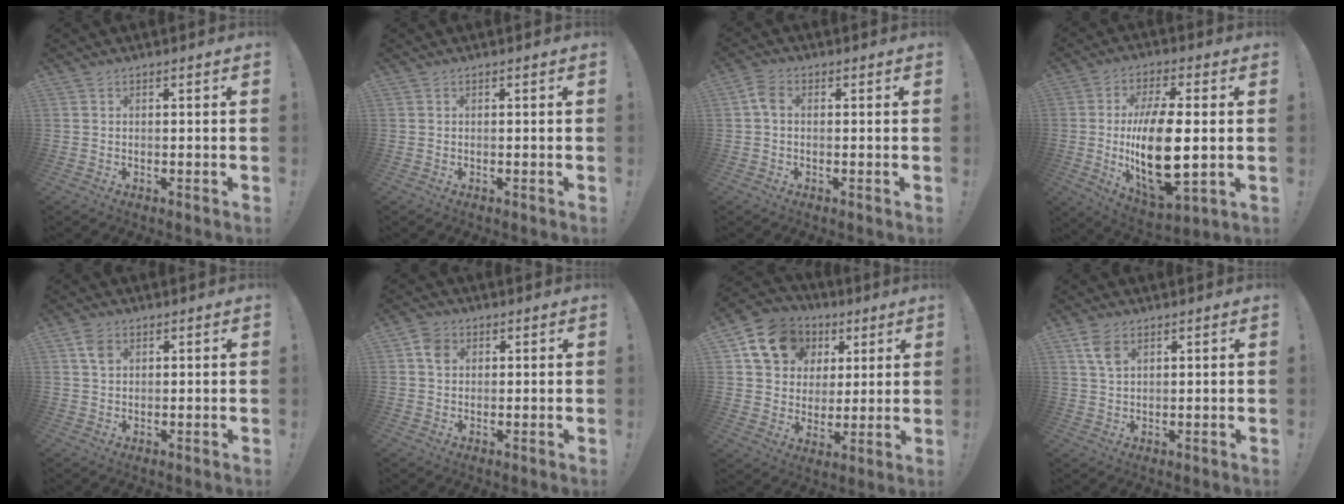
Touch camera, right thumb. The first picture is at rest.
{"total": 0.0}
{"total": 3.7, "force": [0.4, 2.4, 2.8], "torque": [-0.065, 0.010, 0.007]}
{"total": 19.9, "force": [-0.3, 8.8, 17.9], "torque": [-0.332, -0.016, -0.004]}
{"total": 3.9, "force": [1.7, 2.6, 2.3], "torque": [-0.033, -0.003, 0.031]}
{"total": 4.6, "force": [1.5, 3.8, 2.2], "torque": [-0.031, 0.005, 0.029]}
{"total": 15.8, "force": [7.0, 12.4, 6.7], "torque": [-0.099, -0.029, 0.141]}
{"total": 5.4, "force": [2.7, 2.9, 3.6], "torque": [-0.059, -0.009, 0.050]}